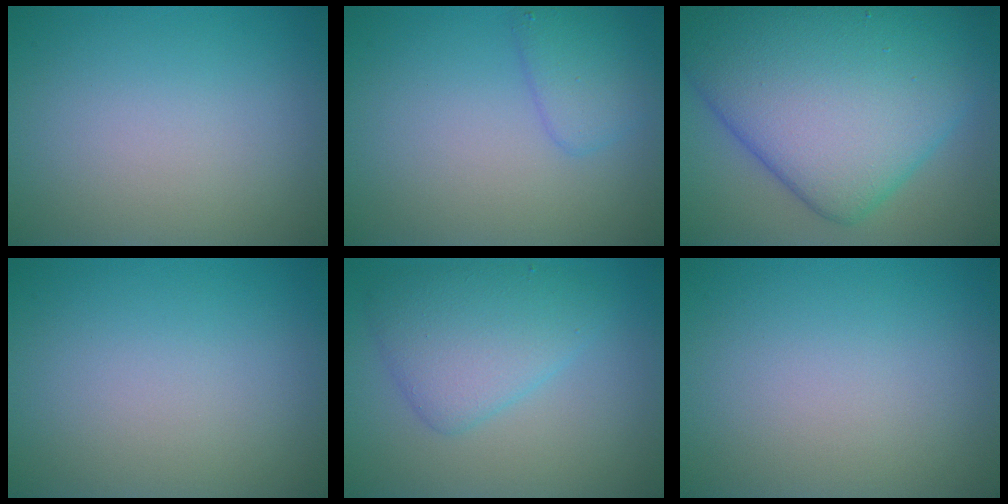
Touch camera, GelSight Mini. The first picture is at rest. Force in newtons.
{"total": 2.4, "press": 2.4, "slide": 0.1}
{"total": 14.8, "press": 14.8, "slide": 0.5}
{"total": 0.0}
{"total": 4.5, "press": 4.5, "slide": 0.1}
{"total": 0.0}